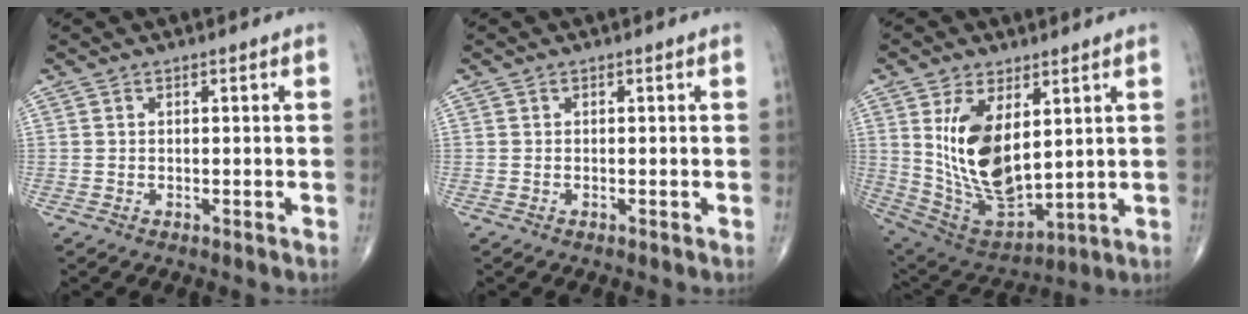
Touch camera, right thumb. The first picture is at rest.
{"total": 0.0}
{"total": 16.6, "force": [4.0, 8.7, 13.6], "torque": [-0.234, -0.024, 0.100]}